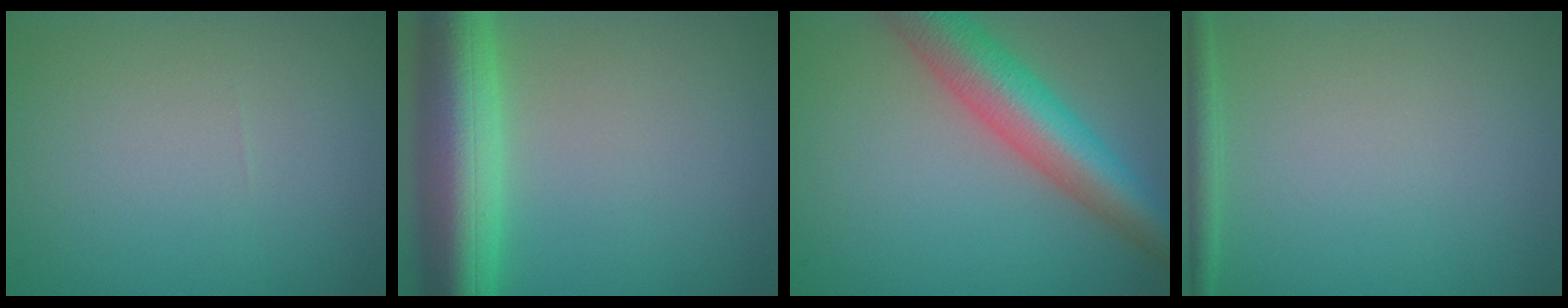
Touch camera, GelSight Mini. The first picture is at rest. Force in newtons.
{"total": 8.8, "press": 8.8, "slide": 0.4}
{"total": 7.5, "press": 7.5, "slide": 0.2}
{"total": 1.3, "press": 1.3, "slide": 0.1}